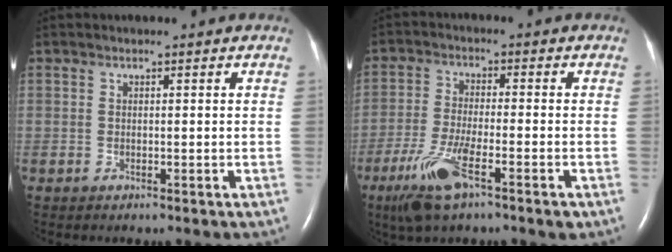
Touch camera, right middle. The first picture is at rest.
{"total": 9.4, "force": [-5.1, 1.3, 7.7], "torque": [-0.161, -0.021, -0.093]}